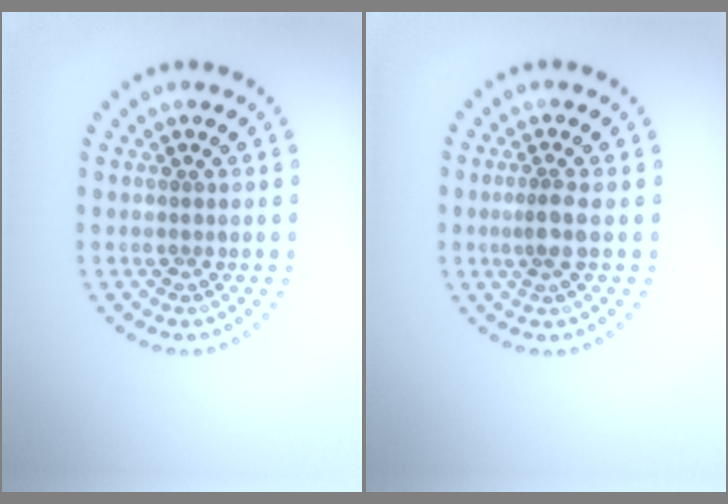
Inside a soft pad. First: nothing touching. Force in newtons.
{"total": 2.1, "press": 1.7, "slide": 1.3}